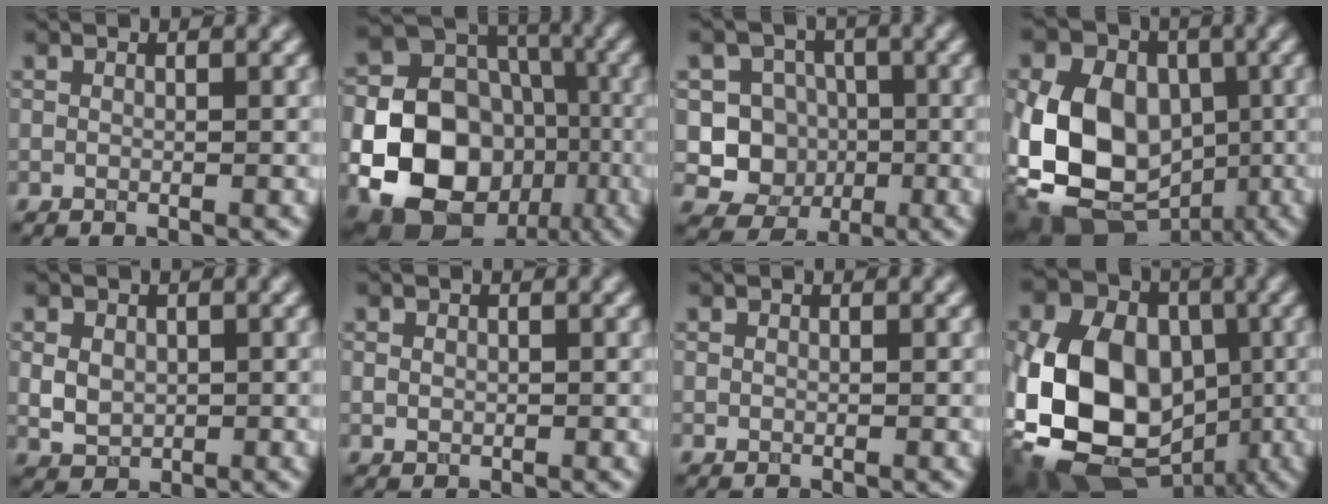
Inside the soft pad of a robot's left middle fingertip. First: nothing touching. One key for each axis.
{"total": 19.4, "fx": -5.4, "fy": 16.3, "fz": 9.1, "tx": -0.175, "ty": -0.029, "tz": -0.107}
{"total": 5.8, "fx": -0.8, "fy": 5.4, "fz": 1.9, "tx": -0.003, "ty": -0.003, "tz": -0.035}
{"total": 13.4, "fx": -2.2, "fy": 10.3, "fz": 8.3, "tx": -0.155, "ty": 0.000, "tz": -0.048}
{"total": 2.4, "fx": 0.2, "fy": 1.9, "fz": 1.5, "tx": -0.032, "ty": -0.003, "tz": 0.005}
{"total": 0.6, "fx": 0.1, "fy": 0.5, "fz": 0.3, "tx": -0.007, "ty": -0.001, "tz": 0.003}
{"total": 0.0}
{"total": 15.2, "fx": -2.6, "fy": 11.1, "fz": 10.0, "tx": -0.200, "ty": -0.003, "tz": -0.044}